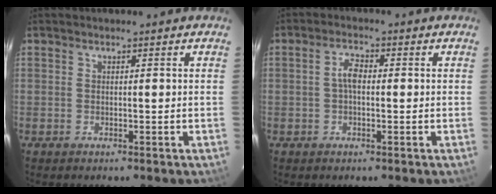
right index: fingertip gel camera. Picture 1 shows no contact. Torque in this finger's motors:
{"motor_torque": [0.37, 0.09, 0.18, 0.06]}